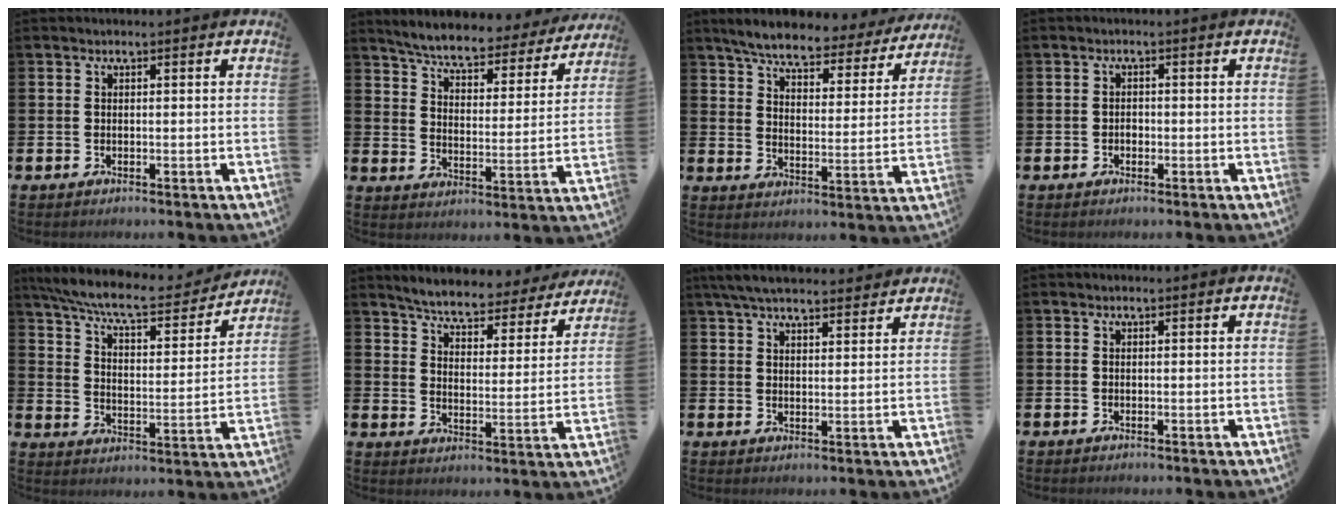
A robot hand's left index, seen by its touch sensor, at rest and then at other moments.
{"total": 6.4, "force": [6.0, 0.9, 2.2], "torque": [-0.073, -0.042, 0.099]}
{"total": 6.6, "force": [6.1, 1.0, 2.3], "torque": [-0.067, -0.040, 0.102]}
{"total": 0.9, "force": [-0.4, 0.7, 0.4], "torque": [-0.007, 0.003, -0.009]}
{"total": 9.7, "force": [8.7, 1.5, 3.9], "torque": [-0.107, -0.057, 0.147]}
{"total": 5.7, "force": [5.5, 0.7, 1.4], "torque": [-0.056, -0.040, 0.091]}
{"total": 5.8, "force": [5.4, 1.1, 1.8], "torque": [-0.048, -0.017, 0.100]}
{"total": 0.0}